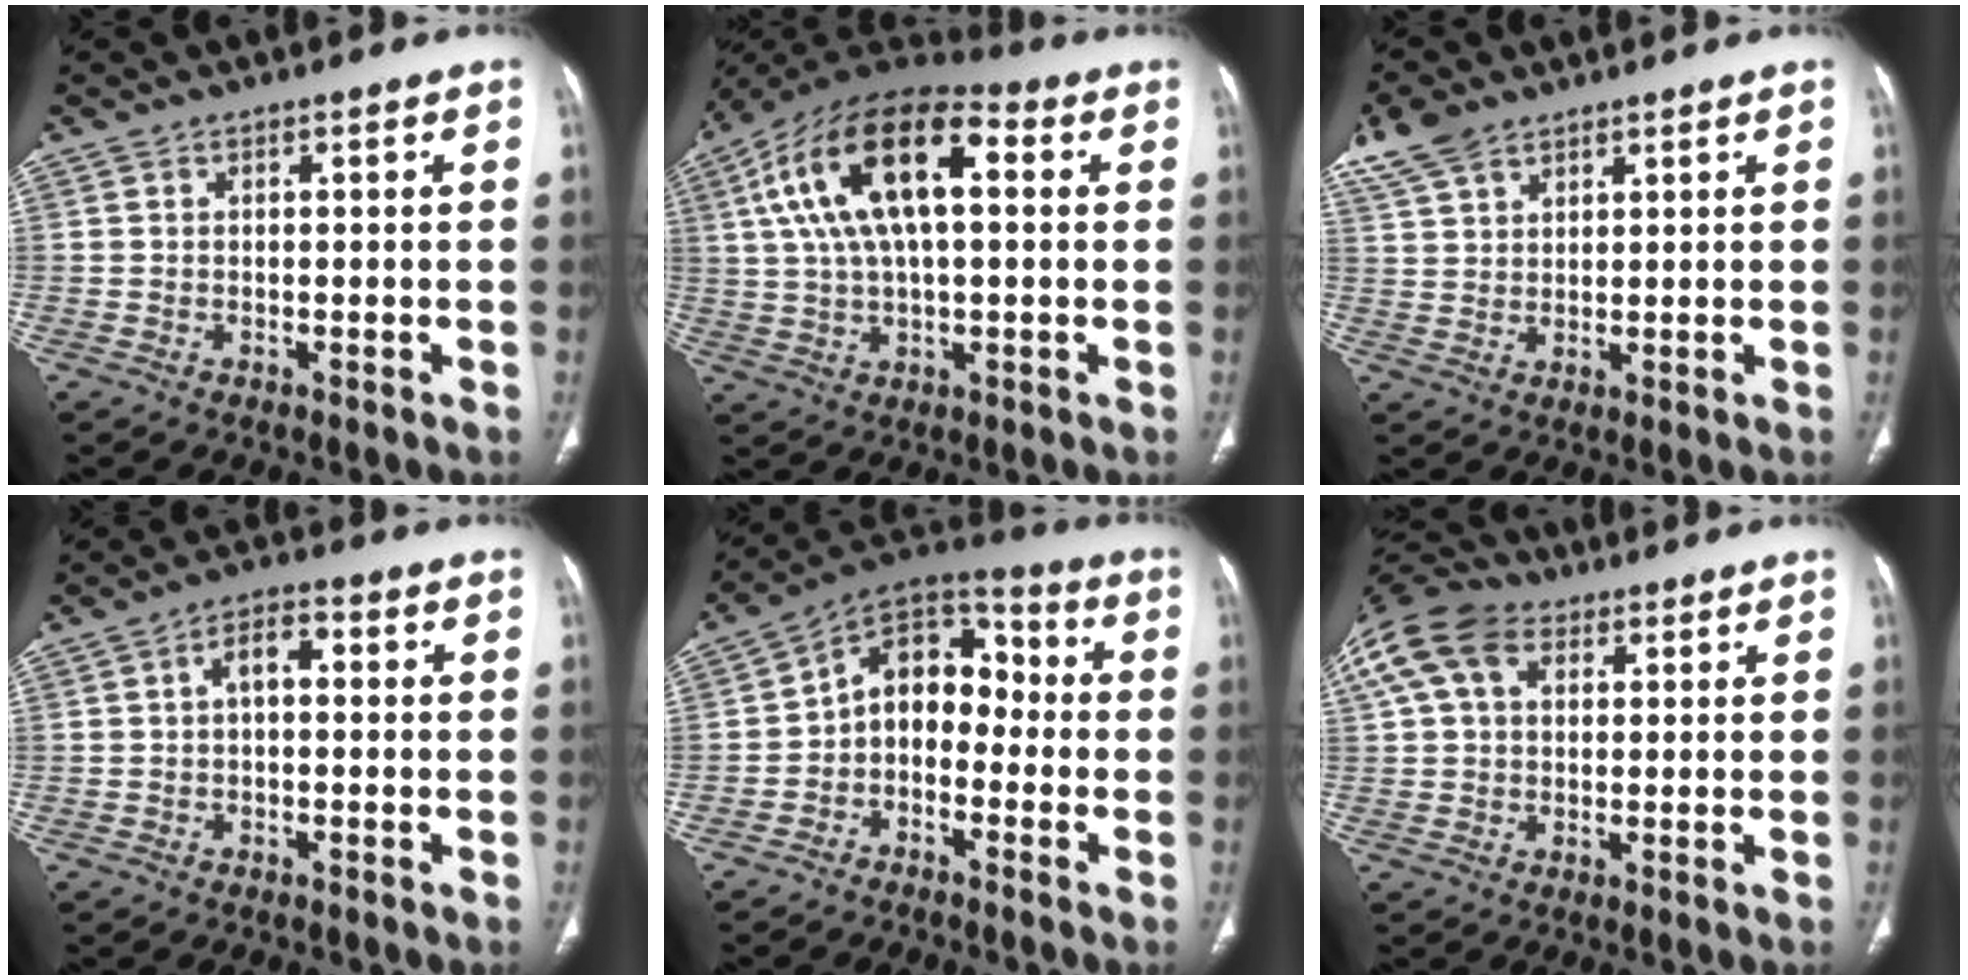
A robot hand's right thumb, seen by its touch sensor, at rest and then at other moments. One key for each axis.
{"total": 20.1, "fx": 4.7, "fy": 9.6, "fz": 17.1, "tx": -0.305, "ty": 0.029, "tz": 0.072}
{"total": 7.4, "fx": 5.4, "fy": 3.8, "fz": 3.4, "tx": -0.066, "ty": -0.004, "tz": 0.116}
{"total": 4.6, "fx": 0.3, "fy": 2.6, "fz": 3.8, "tx": -0.055, "ty": 0.018, "tz": -0.002}
{"total": 11.5, "fx": -2.1, "fy": 8.3, "fz": 7.7, "tx": -0.085, "ty": 0.057, "tz": -0.054}
{"total": 15.1, "fx": 5.9, "fy": 10.5, "fz": 9.2, "tx": -0.212, "ty": 0.038, "tz": 0.105}